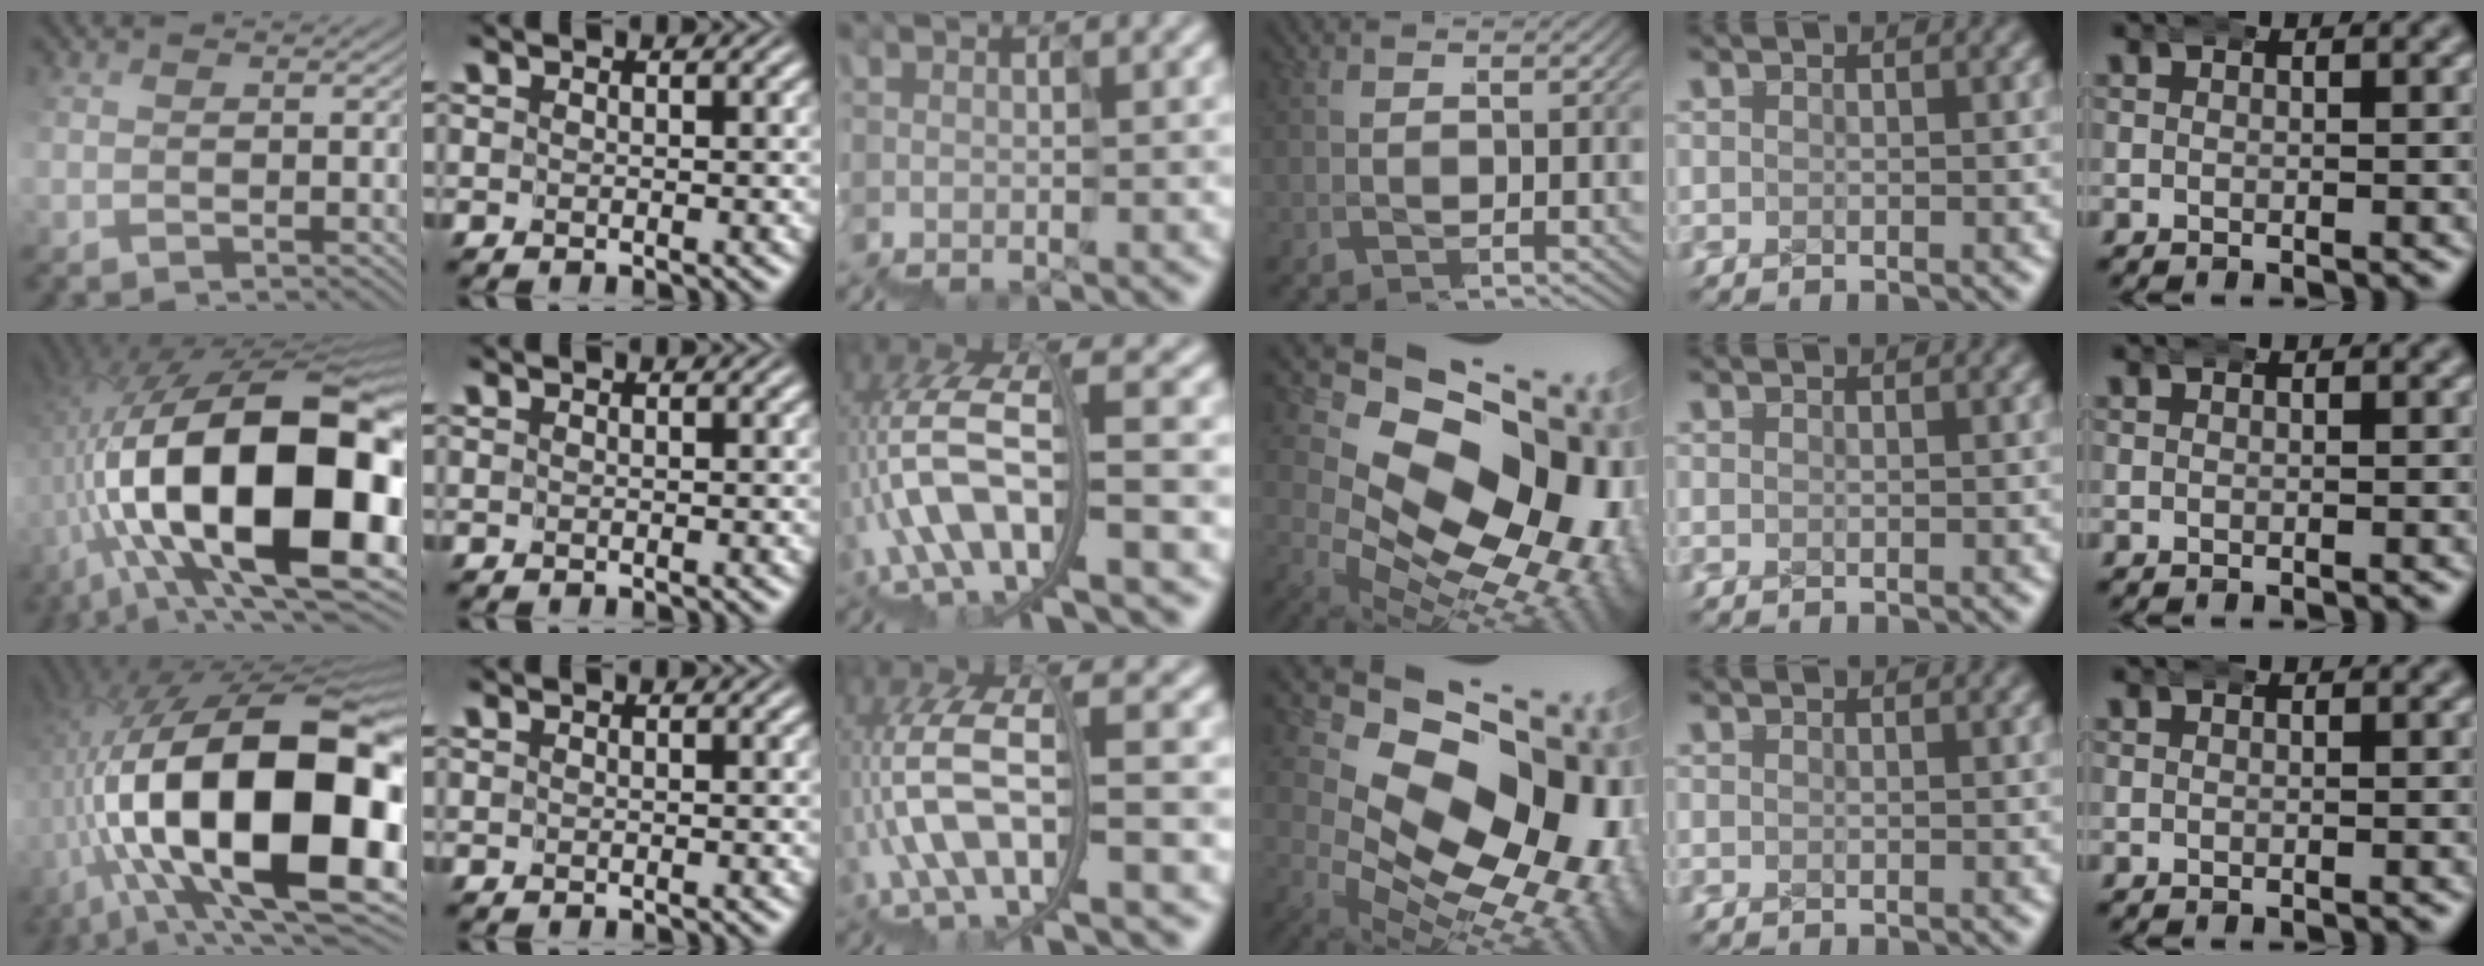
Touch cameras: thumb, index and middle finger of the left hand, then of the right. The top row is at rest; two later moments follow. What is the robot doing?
{"motion": "wrap", "object": "duck tape"}